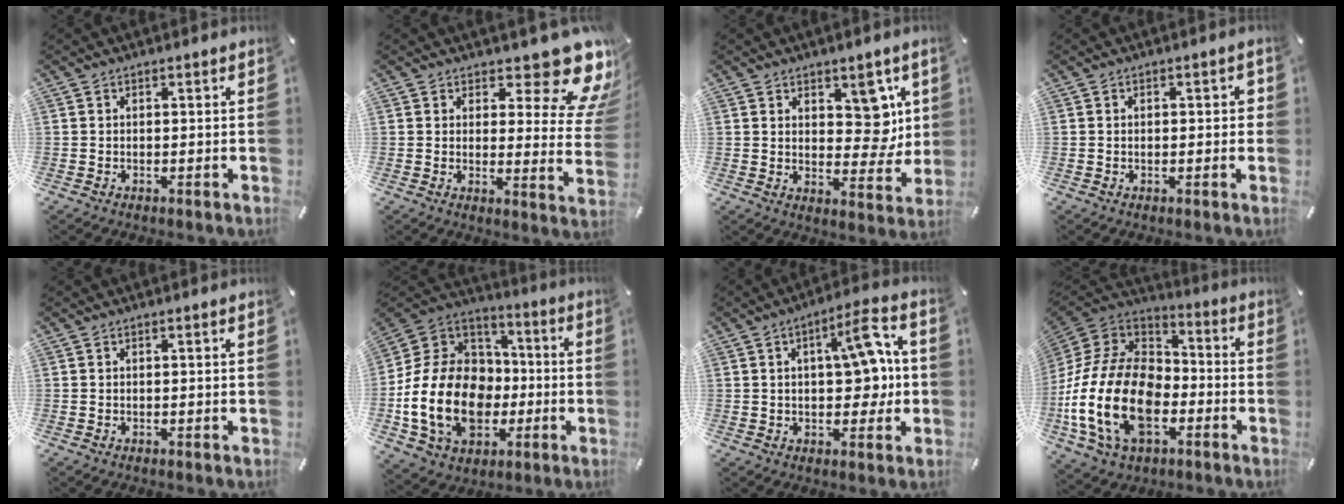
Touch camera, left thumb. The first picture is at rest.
{"total": 14.0, "force": [8.8, 5.8, 9.2], "torque": [-0.100, -0.083, 0.148]}
{"total": 10.4, "force": [4.1, 6.9, 6.6], "torque": [-0.053, -0.035, 0.068]}
{"total": 2.1, "force": [-0.2, 1.1, 1.8], "torque": [-0.025, 0.002, -0.006]}
{"total": 0.0}
{"total": 22.9, "force": [-5.5, 17.1, 14.2], "torque": [-0.305, 0.022, -0.084]}
{"total": 12.3, "force": [1.3, 6.3, 10.5], "torque": [-0.133, -0.004, 0.019]}
{"total": 24.7, "force": [-7.9, 16.2, 16.9], "torque": [-0.367, 0.038, -0.130]}